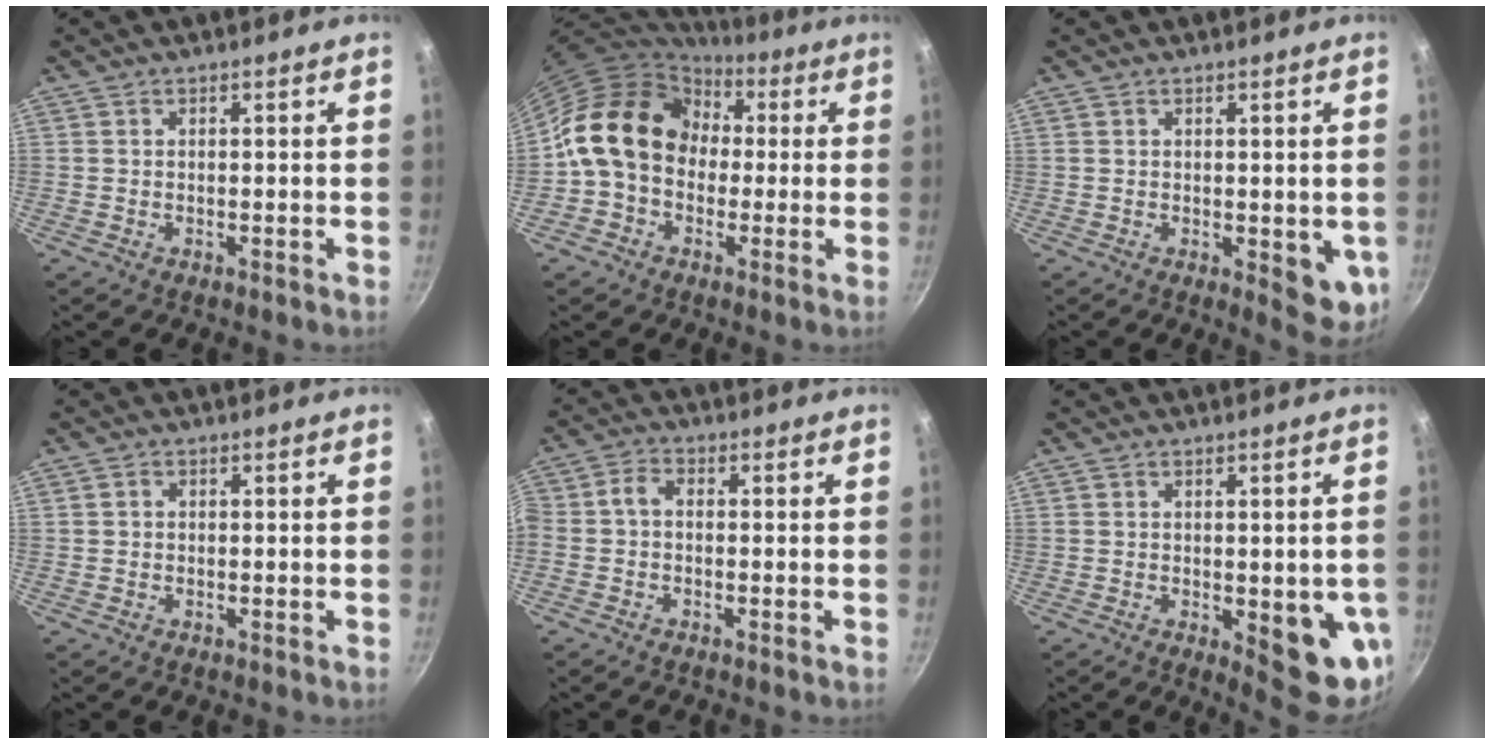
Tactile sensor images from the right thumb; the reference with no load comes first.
{"total": 15.8, "force": [1.3, 12.8, 9.2], "torque": [-0.120, 0.036, 0.006]}
{"total": 7.3, "force": [-0.6, 3.6, 6.3], "torque": [-0.057, -0.005, -0.001]}
{"total": 1.1, "force": [0.0, 1.0, 0.5], "torque": [-0.007, 0.005, -0.001]}
{"total": 3.5, "force": [-1.1, 2.3, 2.5], "torque": [-0.057, 0.023, -0.034]}
{"total": 11.3, "force": [-2.0, 4.3, 10.2], "torque": [-0.089, -0.007, -0.017]}